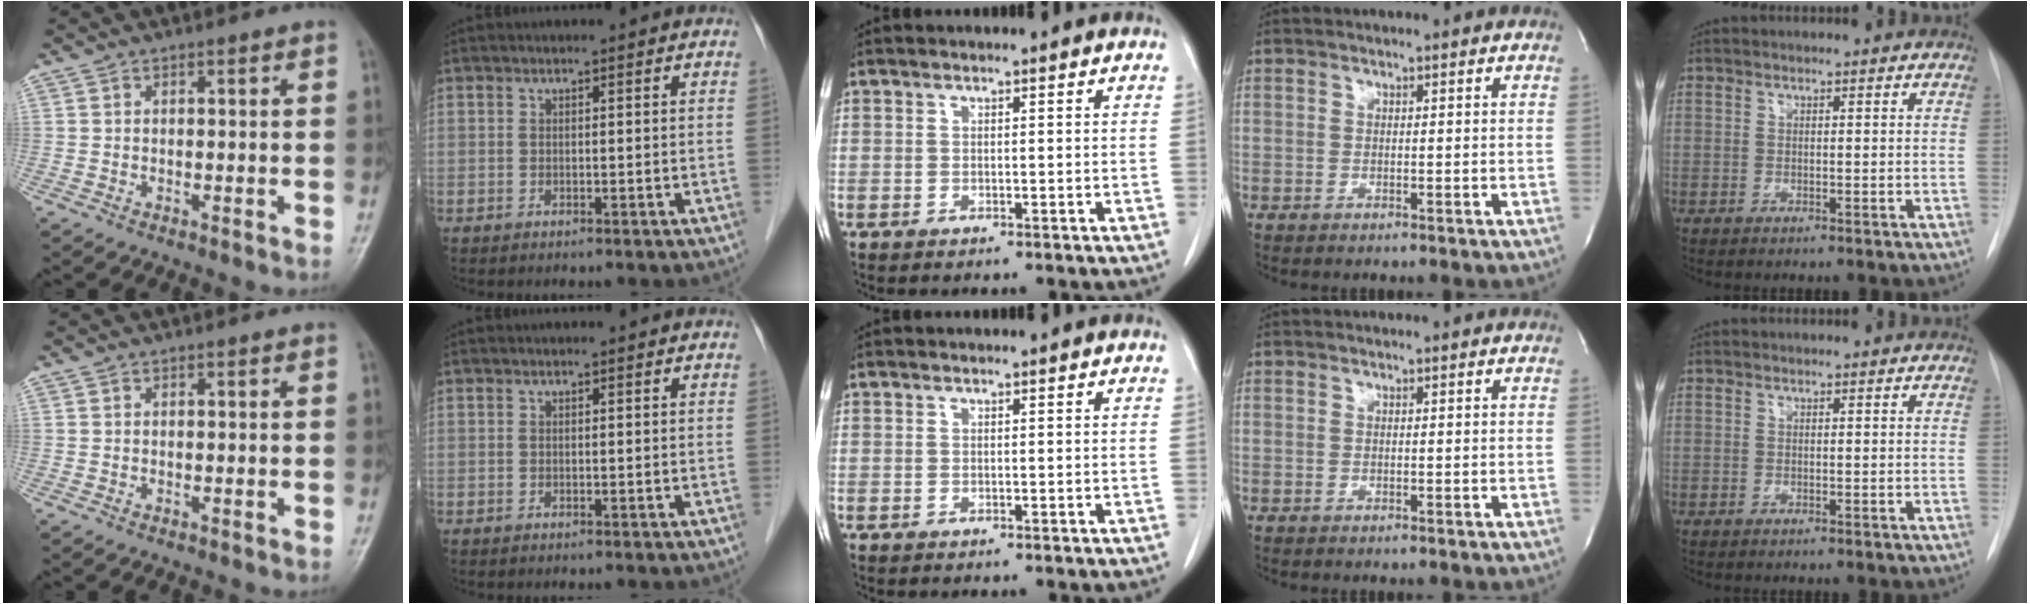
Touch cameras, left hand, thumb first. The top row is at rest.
{}